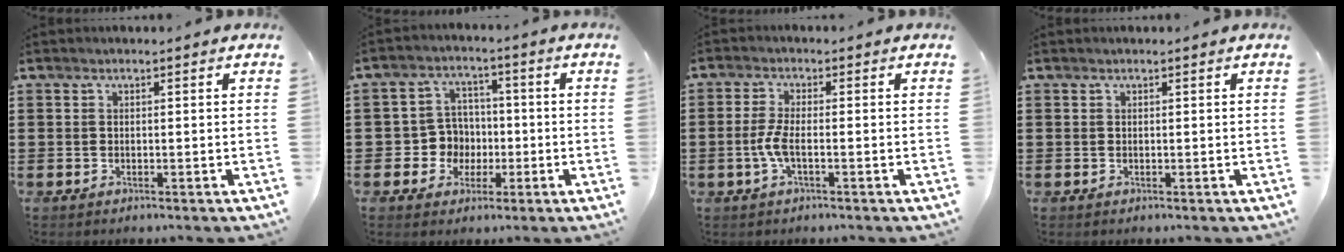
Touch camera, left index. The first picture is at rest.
{"total": 5.7, "force": [-0.9, 5.5, 1.3], "torque": [-0.045, 0.018, -0.016]}
{"total": 3.6, "force": [-1.0, 0.9, 3.3], "torque": [-0.088, -0.008, -0.028]}
{"total": 0.0}